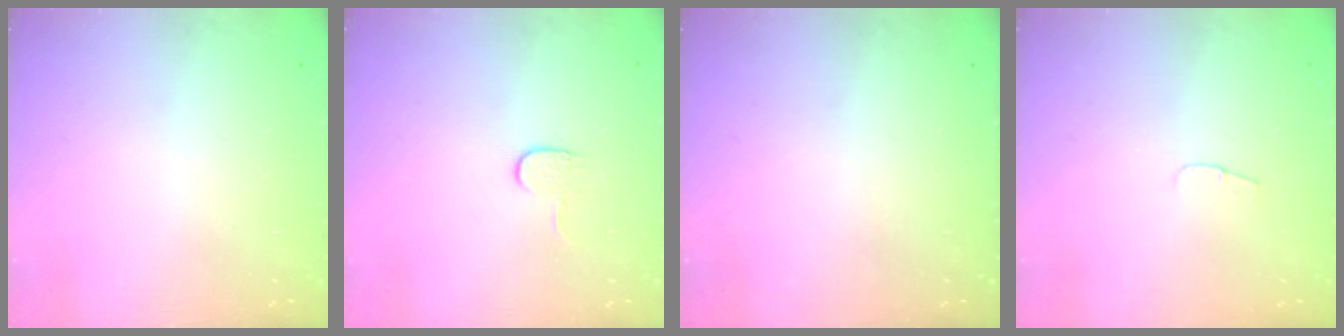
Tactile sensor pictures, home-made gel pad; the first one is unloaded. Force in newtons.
{"total": 3.6, "press": 3.6, "slide": 0.4}
{"total": 0.0}
{"total": 3.8, "press": 3.8, "slide": 0.4}